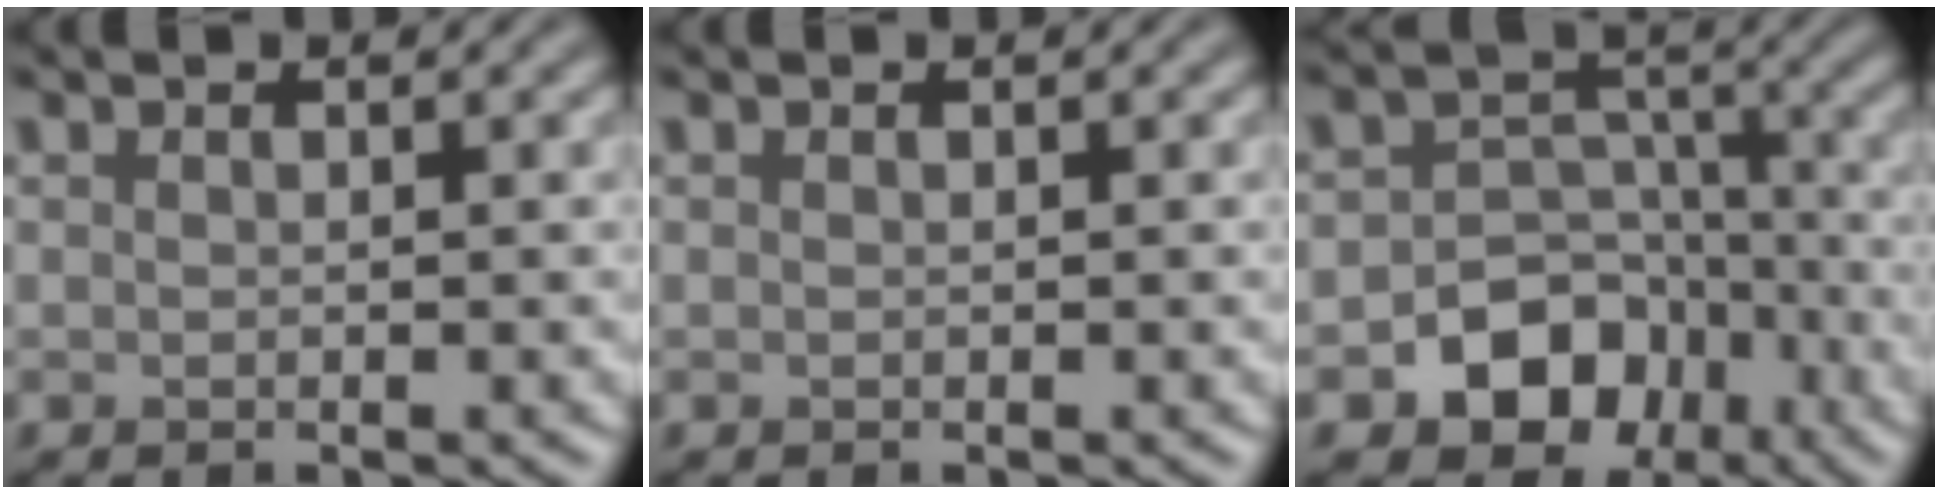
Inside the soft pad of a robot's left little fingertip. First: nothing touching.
{"total": 0.0}
{"total": 8.6, "force": [-4.3, 6.8, 3.0], "torque": [-0.020, 0.000, -0.093]}